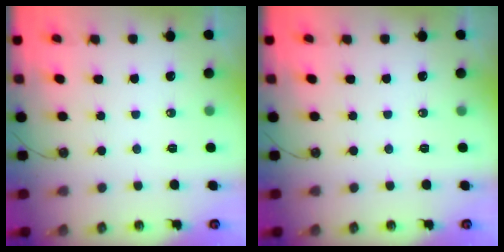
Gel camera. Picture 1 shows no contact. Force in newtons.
{"total": 0.0}